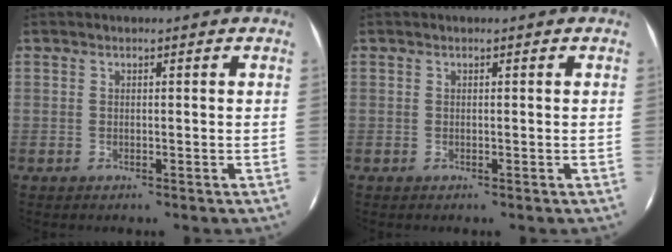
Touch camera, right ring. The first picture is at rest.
{"total": 0.0}